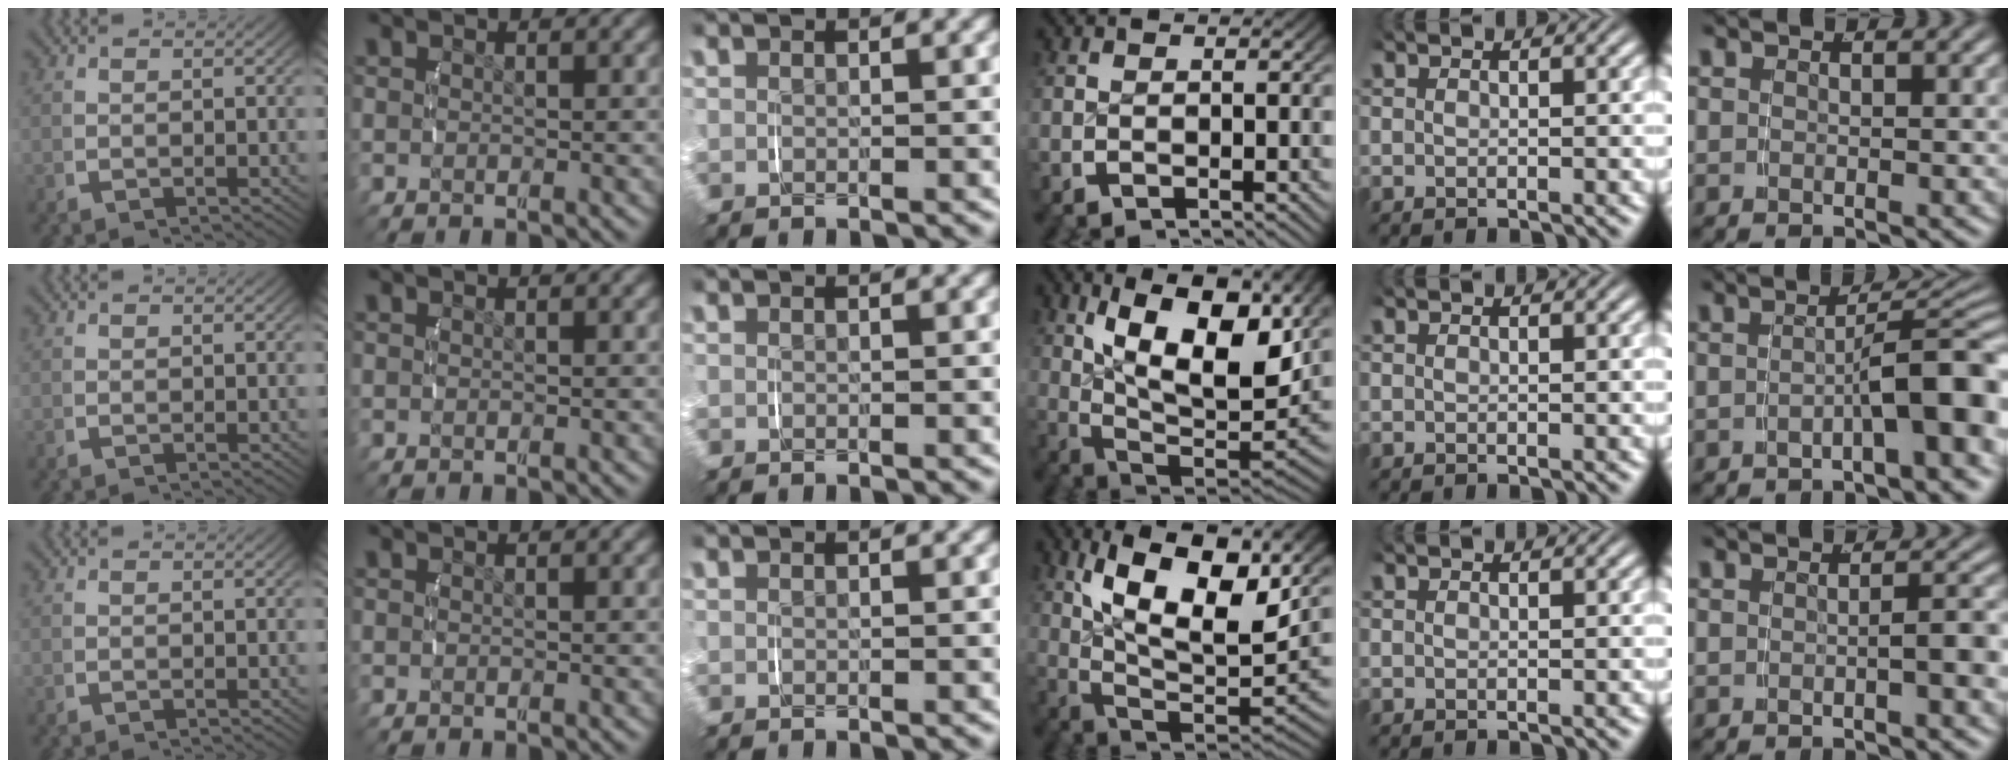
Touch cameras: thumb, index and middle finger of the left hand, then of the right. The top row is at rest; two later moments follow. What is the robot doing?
{"motion": "lift_and_place", "object": "phone"}